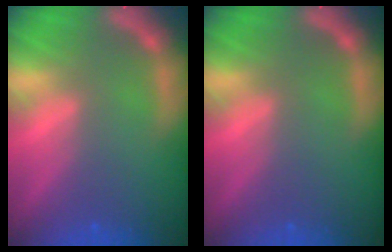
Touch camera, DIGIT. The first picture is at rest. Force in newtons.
{"total": 0.0}